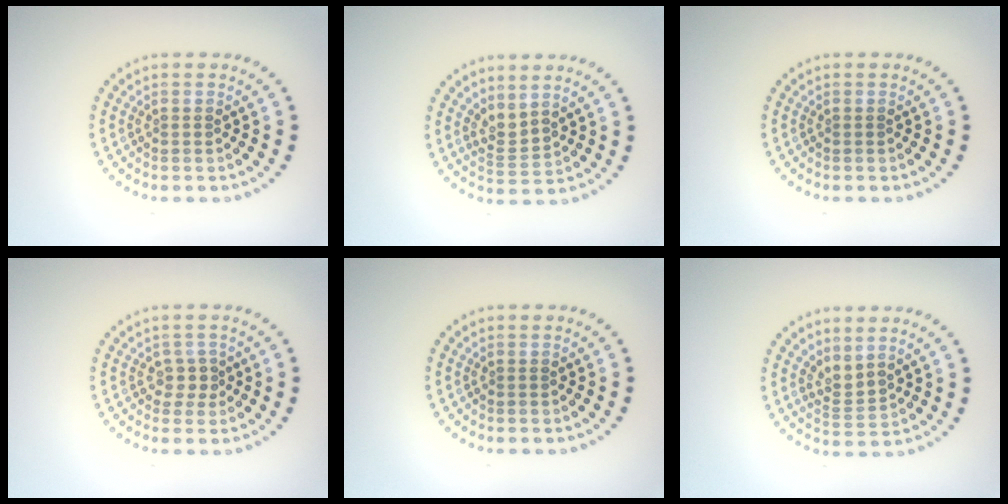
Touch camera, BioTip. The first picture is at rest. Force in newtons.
{"total": 2.2, "press": 1.5, "slide": 1.6}
{"total": 0.0}
{"total": 1.6, "press": 1.2, "slide": 1.0}
{"total": 0.0}
{"total": 2.1, "press": 1.4, "slide": 1.6}